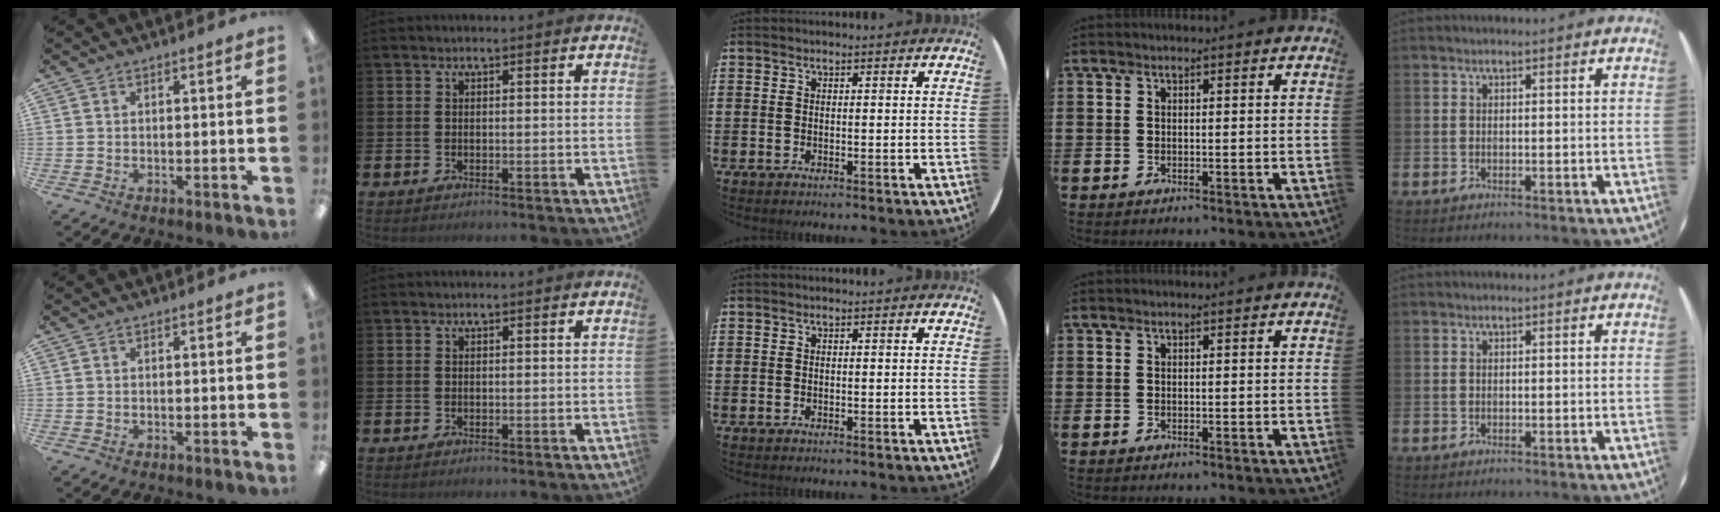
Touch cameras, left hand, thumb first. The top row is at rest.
{}